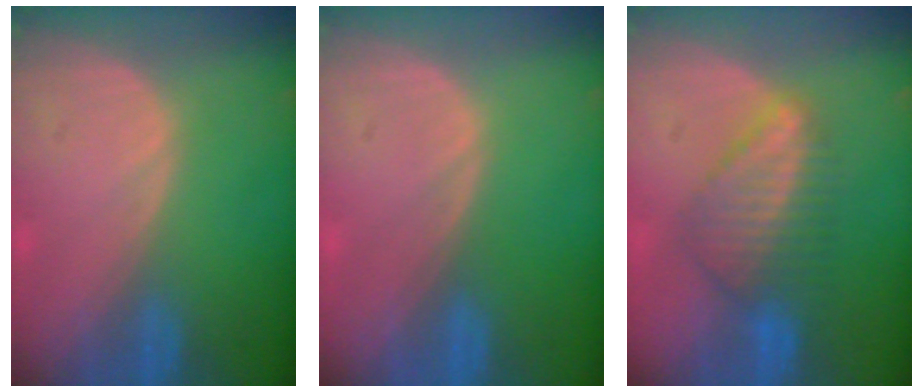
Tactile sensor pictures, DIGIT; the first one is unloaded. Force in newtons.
{"total": 0.0}
{"total": 6.5, "press": 6.4, "slide": 0.8}